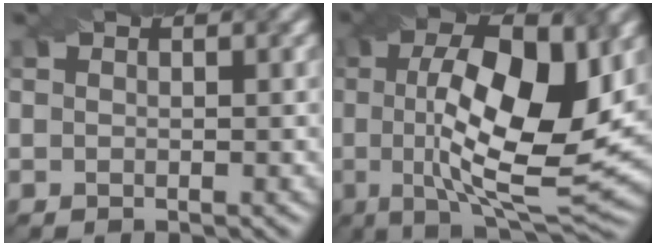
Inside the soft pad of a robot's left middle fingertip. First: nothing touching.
{"total": 13.1, "force": [1.1, 4.7, 12.2], "torque": [-0.191, 0.000, 0.019]}